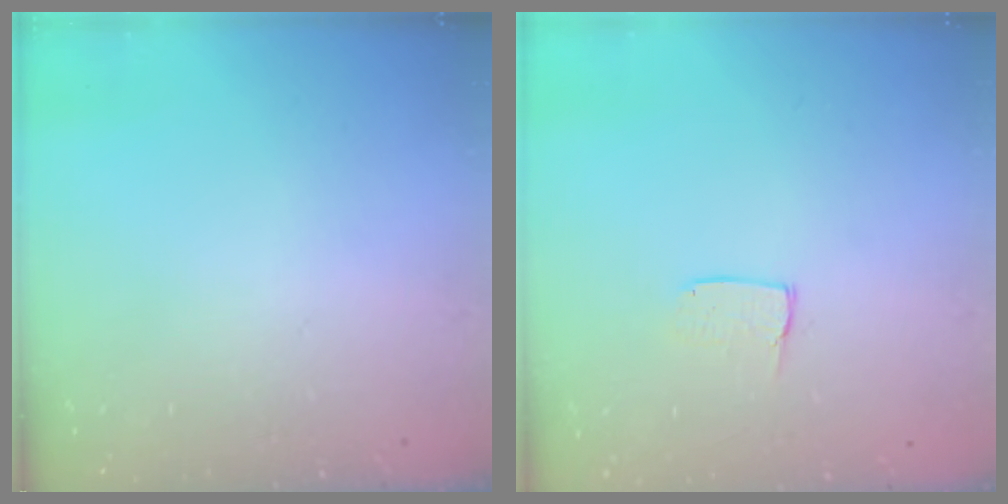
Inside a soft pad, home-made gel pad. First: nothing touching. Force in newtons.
{"total": 4.4, "press": 4.4, "slide": 0.3}